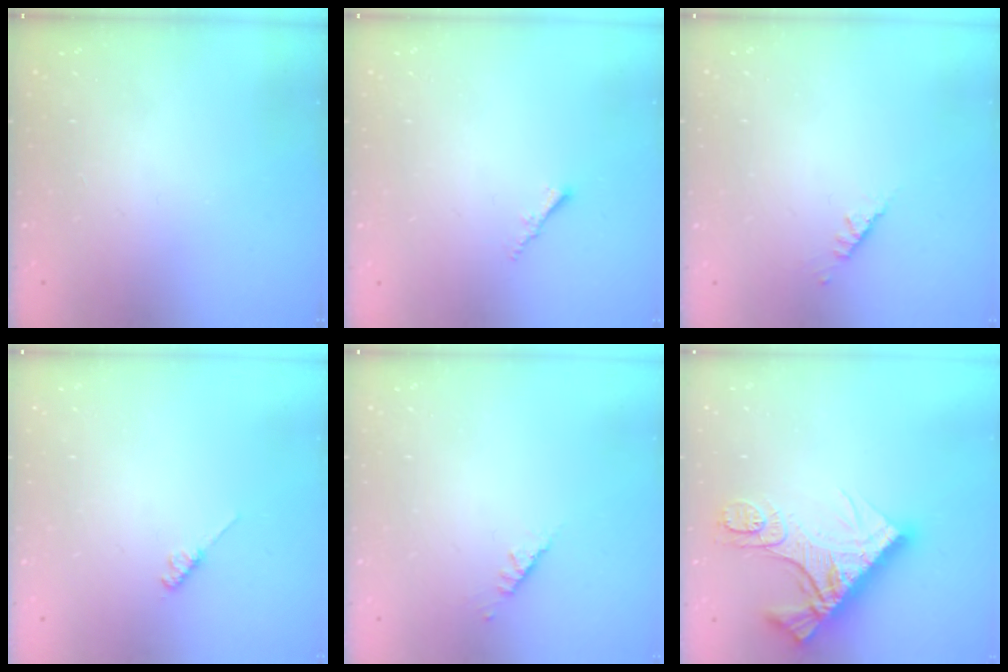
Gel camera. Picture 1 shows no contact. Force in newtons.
{"total": 1.5, "press": 1.5, "slide": 0.4}
{"total": 2.5, "press": 2.4, "slide": 0.7}
{"total": 2.6, "press": 2.5, "slide": 0.4}
{"total": 2.5, "press": 2.4, "slide": 0.7}
{"total": 16.2, "press": 16.1, "slide": 1.6}